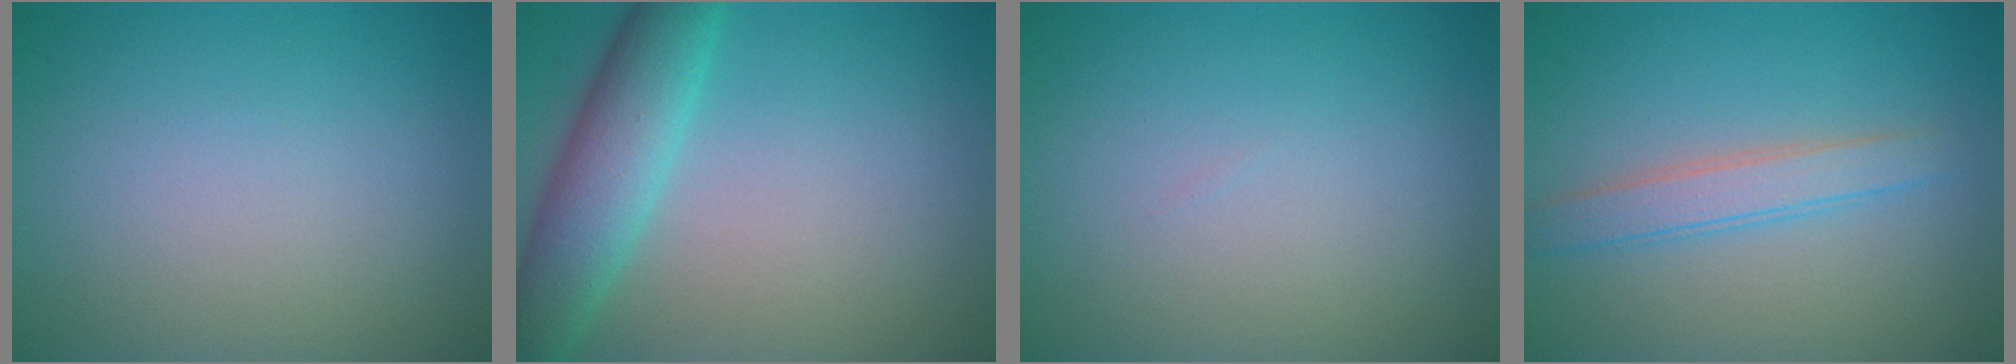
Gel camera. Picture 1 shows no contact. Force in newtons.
{"total": 5.4, "press": 5.4, "slide": 0.2}
{"total": 0.0}
{"total": 2.6, "press": 2.6, "slide": 0.0}